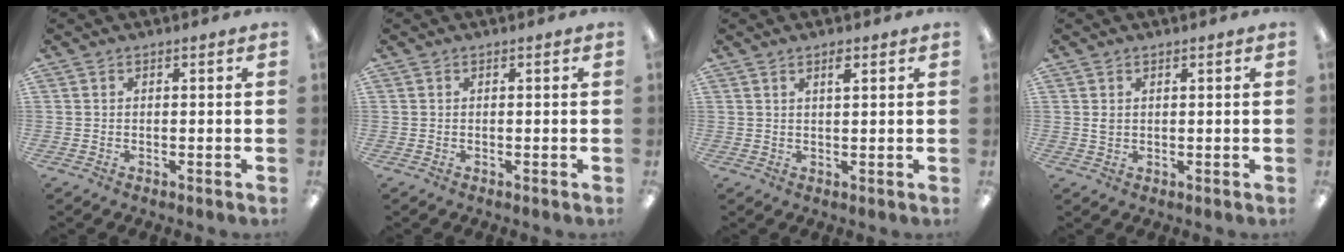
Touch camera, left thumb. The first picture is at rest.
{"total": 0.0}
{"total": 2.4, "force": [1.6, 0.6, 1.7], "torque": [-0.030, -0.001, 0.026]}
{"total": 1.6, "force": [0.7, 1.2, 0.8], "torque": [-0.017, 0.003, 0.012]}